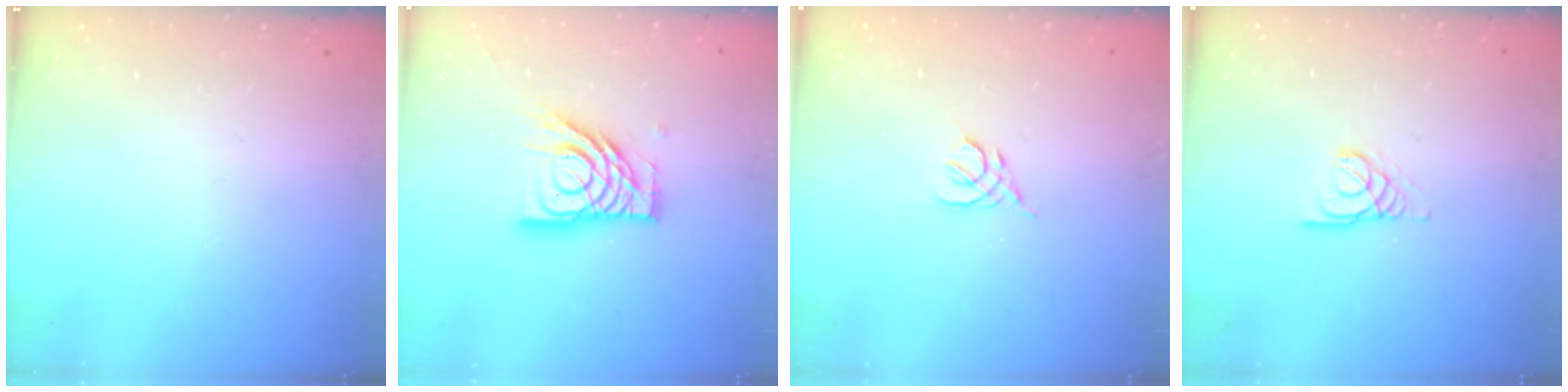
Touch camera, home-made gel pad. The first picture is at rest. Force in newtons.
{"total": 14.2, "press": 14.1, "slide": 1.6}
{"total": 2.8, "press": 2.8, "slide": 0.7}
{"total": 3.0, "press": 3.0, "slide": 0.1}